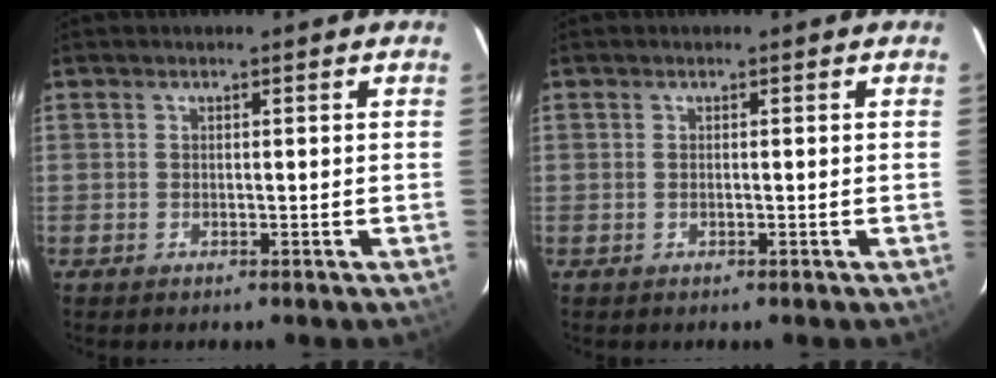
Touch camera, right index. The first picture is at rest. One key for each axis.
{"total": 0.0}